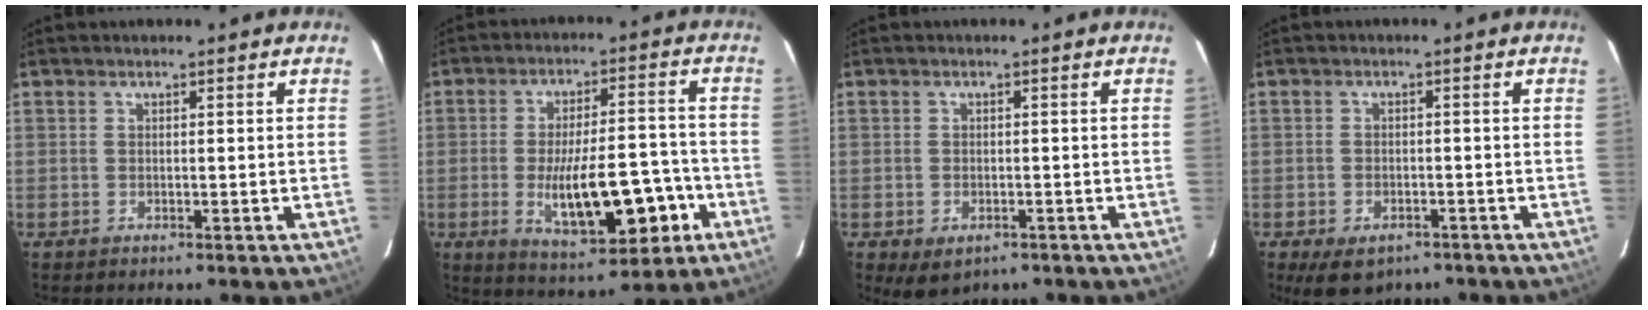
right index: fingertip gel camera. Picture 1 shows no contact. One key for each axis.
{"total": 14.7, "fx": -4.5, "fy": 4.6, "fz": 13.2, "tx": -0.212, "ty": 0.008, "tz": -0.058}
{"total": 6.1, "fx": -4.1, "fy": 3.8, "fz": 2.5, "tx": -0.039, "ty": -0.001, "tz": -0.050}
{"total": 6.6, "fx": -4.5, "fy": 3.9, "fz": 2.9, "tx": -0.047, "ty": -0.001, "tz": -0.060}